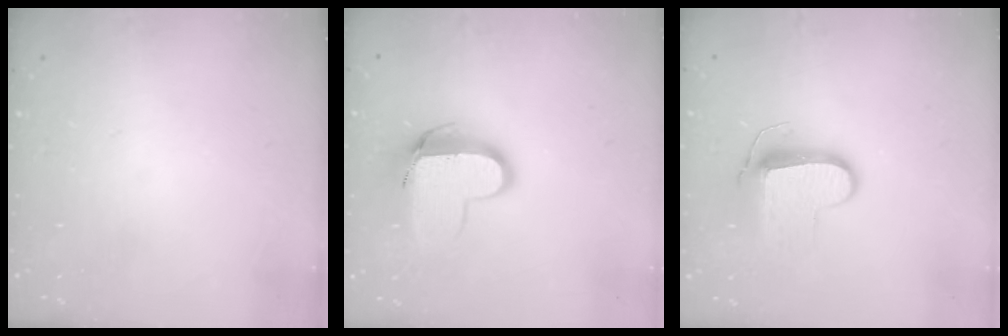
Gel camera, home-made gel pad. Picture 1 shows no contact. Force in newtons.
{"total": 11.2, "press": 11.2, "slide": 1.1}
{"total": 10.1, "press": 10.1, "slide": 0.5}